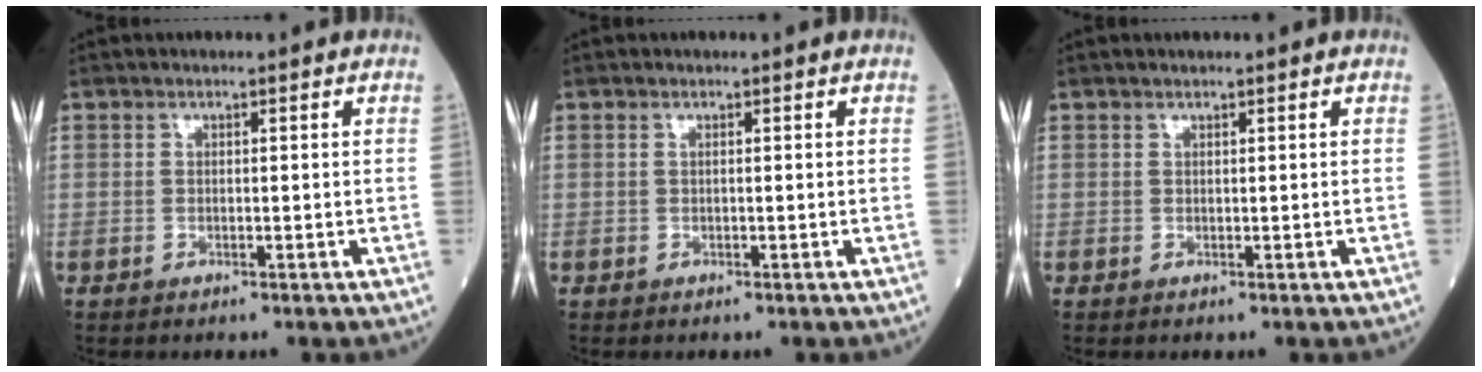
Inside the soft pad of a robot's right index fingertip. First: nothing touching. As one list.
[{"total": 0.0}, {"total": 0.0}]